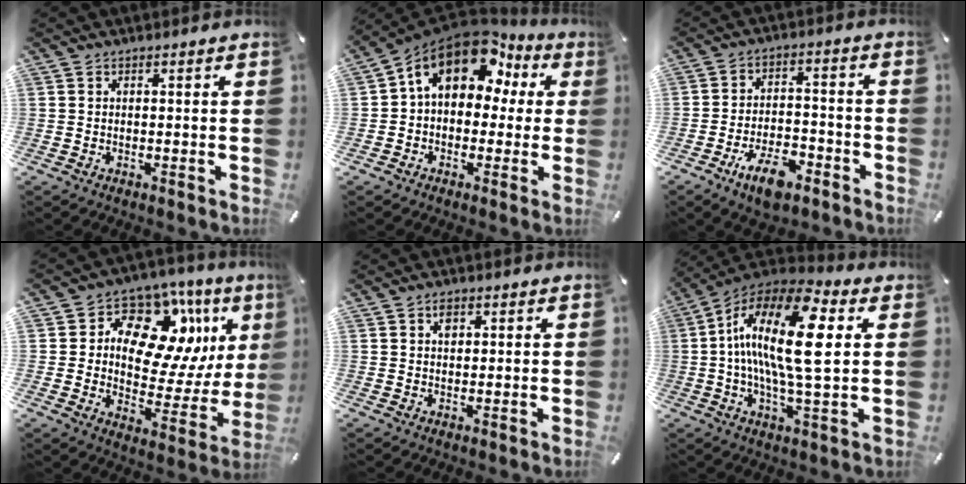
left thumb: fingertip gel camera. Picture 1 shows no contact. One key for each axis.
{"total": 15.0, "fx": 6.5, "fy": 9.9, "fz": 9.3, "tx": -0.163, "ty": -0.025, "tz": 0.115}
{"total": 10.2, "fx": -6.3, "fy": 4.8, "fz": 6.5, "tx": -0.121, "ty": 0.034, "tz": -0.111}
{"total": 16.3, "fx": 7.8, "fy": 10.9, "fz": 9.3, "tx": -0.126, "ty": -0.060, "tz": 0.138}
{"total": 1.9, "fx": 0.8, "fy": 1.2, "fz": 1.2, "tx": -0.010, "ty": -0.003, "tz": 0.010}
{"total": 21.0, "fx": 3.2, "fy": 7.0, "fz": 19.5, "tx": -0.403, "ty": -0.011, "tz": 0.043}